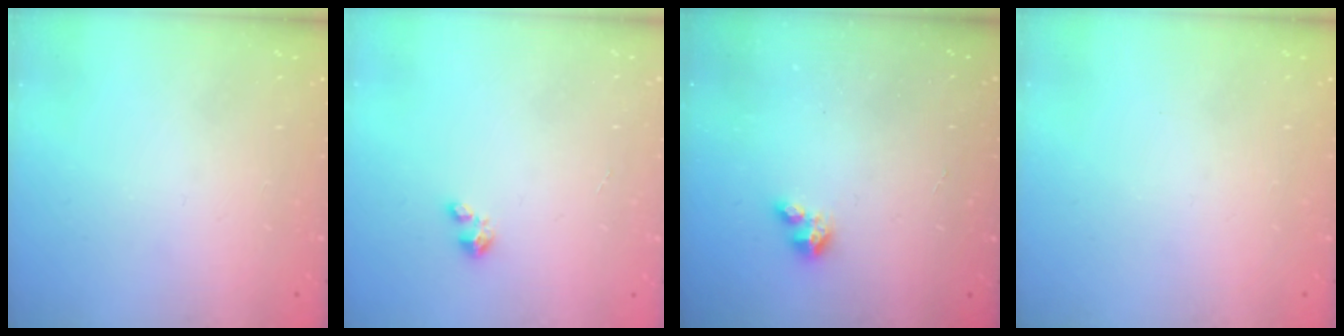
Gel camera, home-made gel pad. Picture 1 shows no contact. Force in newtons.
{"total": 1.5, "press": 1.5, "slide": 0.1}
{"total": 2.9, "press": 2.9, "slide": 0.2}
{"total": 0.0}